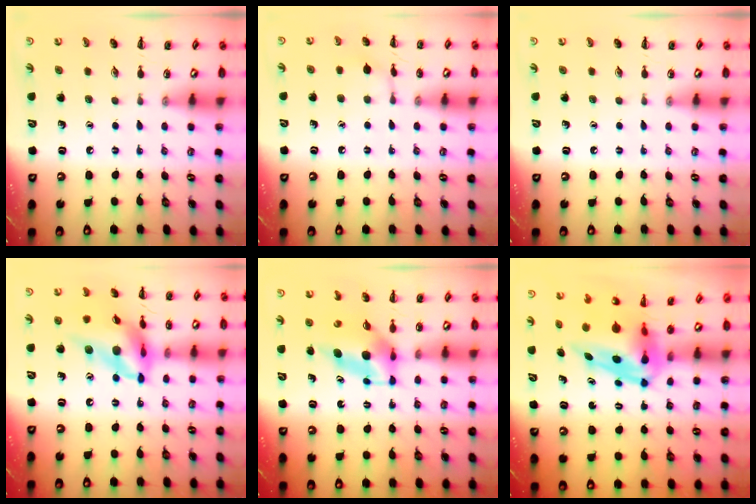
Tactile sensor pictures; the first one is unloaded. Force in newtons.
{"total": 7.1, "press": 6.8, "slide": 2.1}
{"total": 0.0}
{"total": 17.3, "press": 16.9, "slide": 3.7}
{"total": 5.3, "press": 5.2, "slide": 1.1}
{"total": 8.4, "press": 8.0, "slide": 2.5}